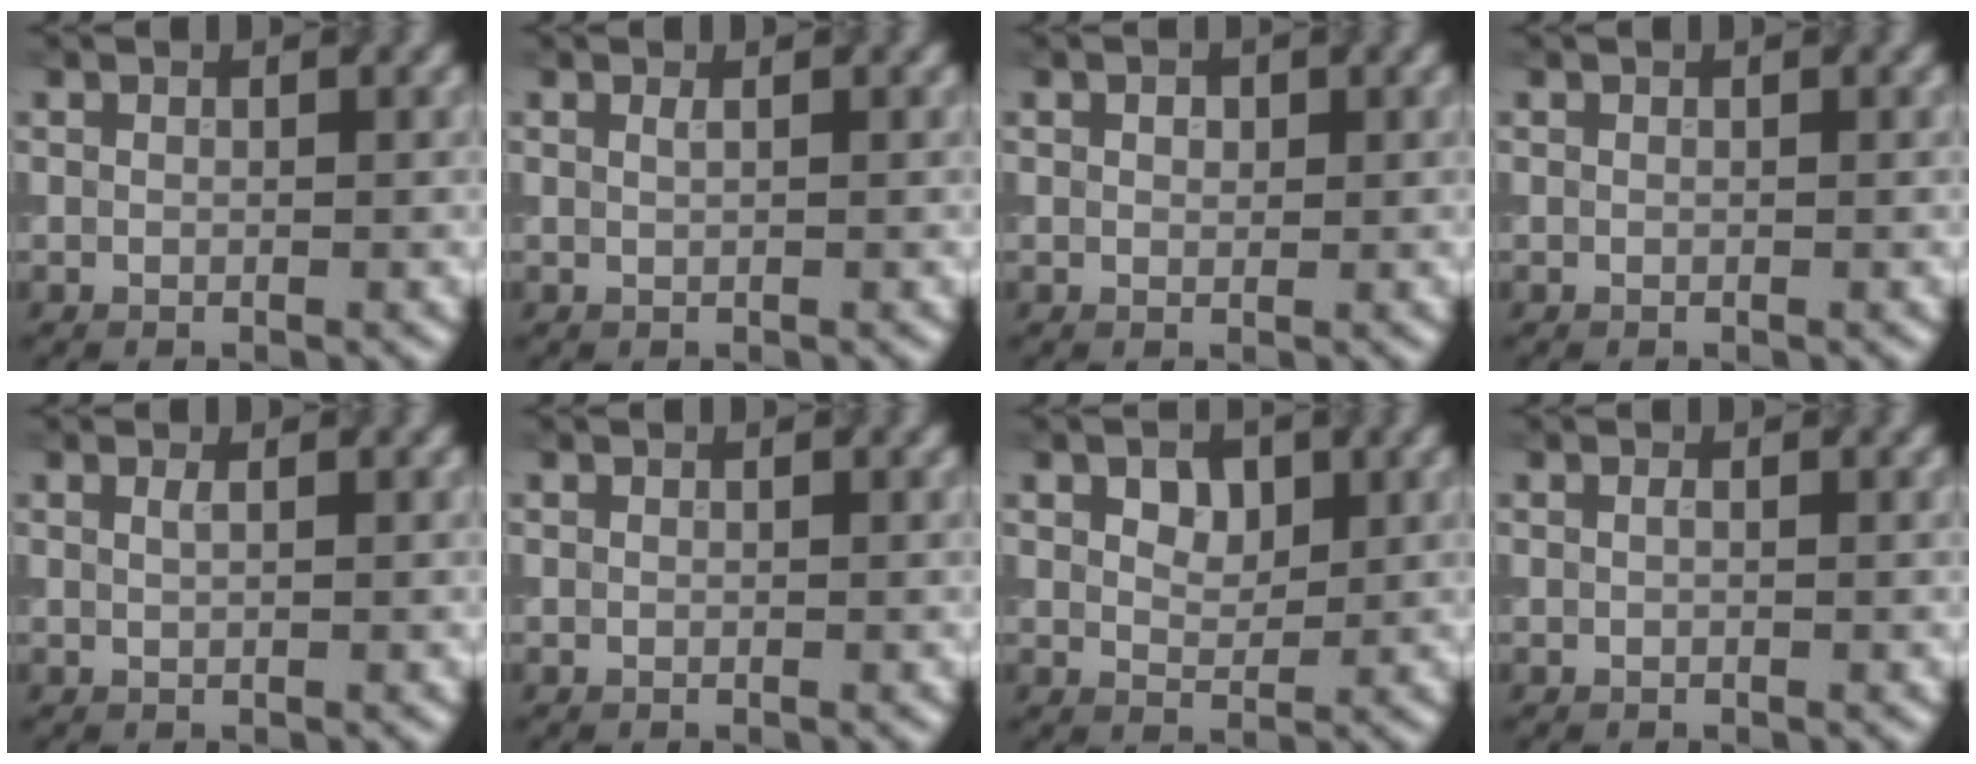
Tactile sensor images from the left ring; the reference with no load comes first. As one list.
[{"total": 0.6, "force": [0.3, 0.2, 0.5], "torque": [-0.005, 0.001, 0.004]}, {"total": 0.8, "force": [0.3, 0.6, 0.5], "torque": [-0.010, -0.001, 0.004]}, {"total": 0.0}, {"total": 0.7, "force": [0.3, 0.3, 0.6], "torque": [-0.008, 0.002, 0.004]}, {"total": 0.0}, {"total": 2.5, "force": [1.0, 1.6, 1.6], "torque": [-0.028, 0.002, 0.017]}, {"total": 0.0}]